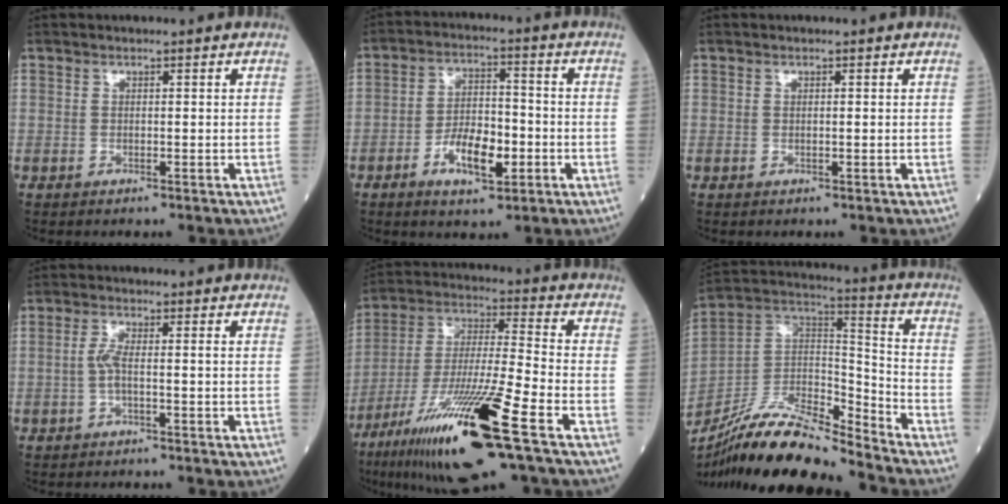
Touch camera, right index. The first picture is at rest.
{"total": 8.2, "force": [-3.2, 3.3, 6.8], "torque": [-0.124, 0.007, -0.055]}
{"total": 0.0}
{"total": 2.6, "force": [-0.6, 0.2, 2.5], "torque": [-0.053, 0.003, -0.015]}
{"total": 20.7, "force": [-10.9, 1.0, 17.6], "torque": [-0.331, -0.048, -0.197]}
{"total": 17.9, "force": [-15.4, 2.2, 8.9], "torque": [-0.166, 0.014, -0.286]}